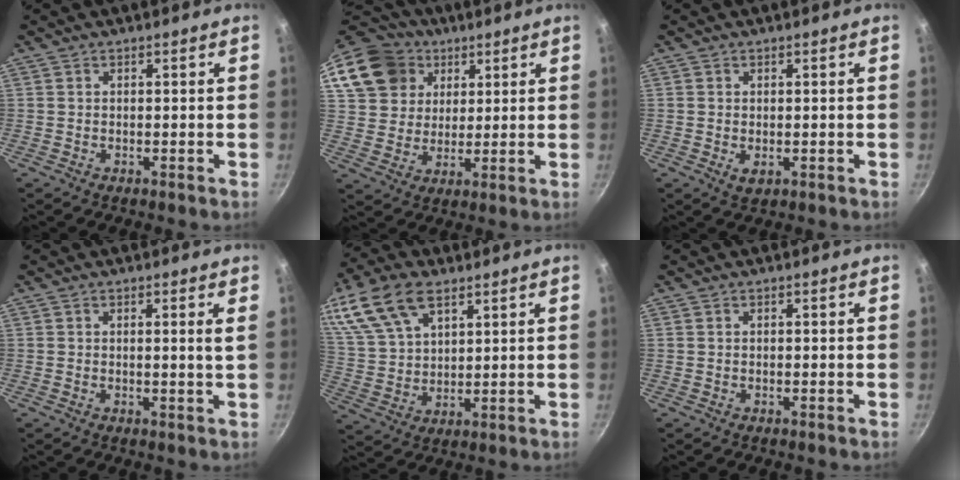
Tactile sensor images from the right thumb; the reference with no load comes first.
{"total": 16.0, "force": [7.2, 12.9, 6.2], "torque": [-0.106, 0.009, 0.134]}
{"total": 1.9, "force": [-0.2, 1.3, 1.4], "torque": [-0.025, -0.005, -0.001]}
{"total": 1.6, "force": [0.6, -0.4, 1.5], "torque": [-0.024, -0.013, 0.005]}
{"total": 17.6, "force": [9.9, 9.9, 10.6], "torque": [-0.218, 0.004, 0.199]}
{"total": 0.0}